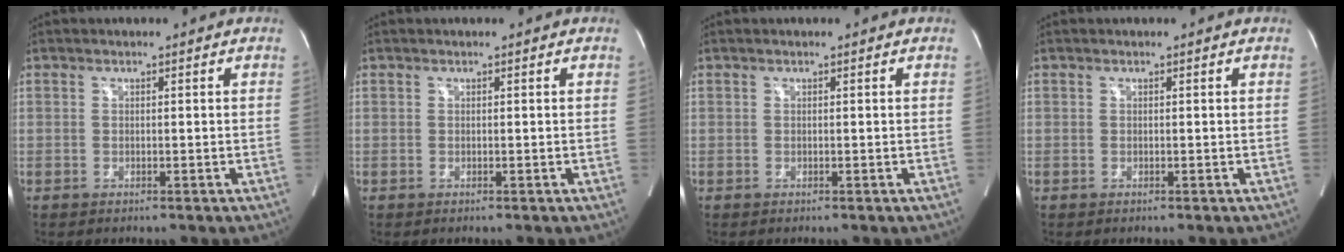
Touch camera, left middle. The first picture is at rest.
{"total": 0.0}
{"total": 0.0}
{"total": 0.0}